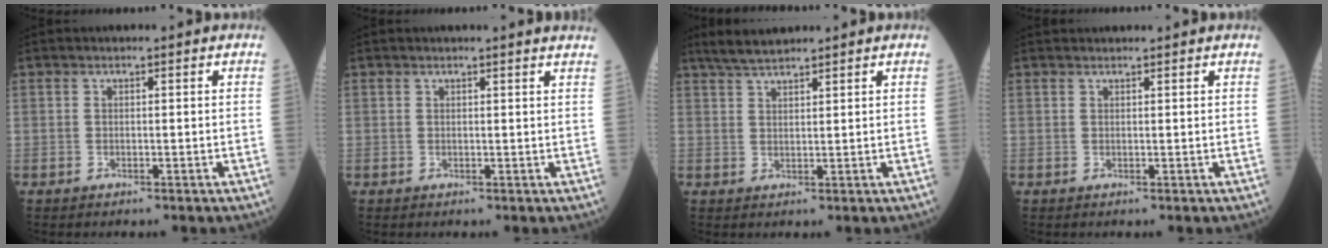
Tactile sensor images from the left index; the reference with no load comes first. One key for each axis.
{"total": 4.1, "fx": 3.9, "fy": -0.3, "fz": 1.2, "tx": -0.014, "ty": 0.000, "tz": 0.030}
{"total": 4.4, "fx": 4.0, "fy": 0.4, "fz": 1.8, "tx": -0.041, "ty": 0.014, "tz": 0.078}
{"total": 3.2, "fx": 3.1, "fy": 0.2, "fz": 0.7, "tx": -0.008, "ty": 0.026, "tz": 0.043}